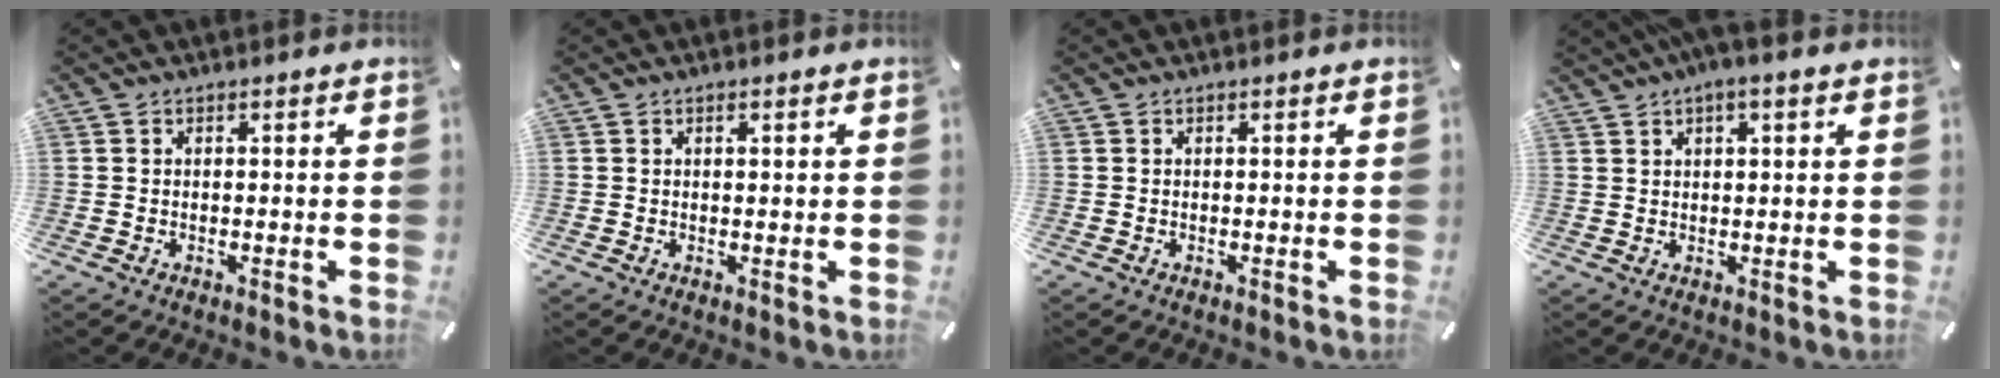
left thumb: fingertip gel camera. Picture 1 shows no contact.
{"total": 0.9, "force": [0.4, 0.2, 0.7], "torque": [-0.014, 0.001, 0.007]}
{"total": 0.0}
{"total": 3.2, "force": [1.9, 0.7, 2.4], "torque": [-0.050, 0.002, 0.034]}